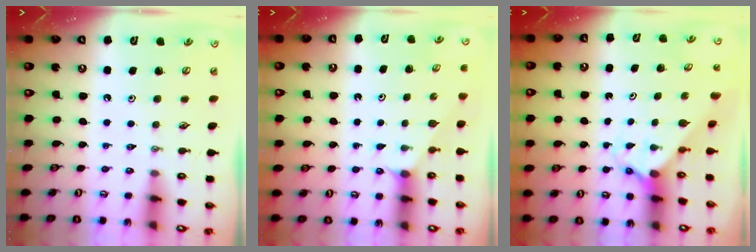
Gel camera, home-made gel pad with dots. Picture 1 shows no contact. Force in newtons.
{"total": 1.0, "press": 1.0, "slide": 0.3}
{"total": 1.7, "press": 1.7, "slide": 0.1}